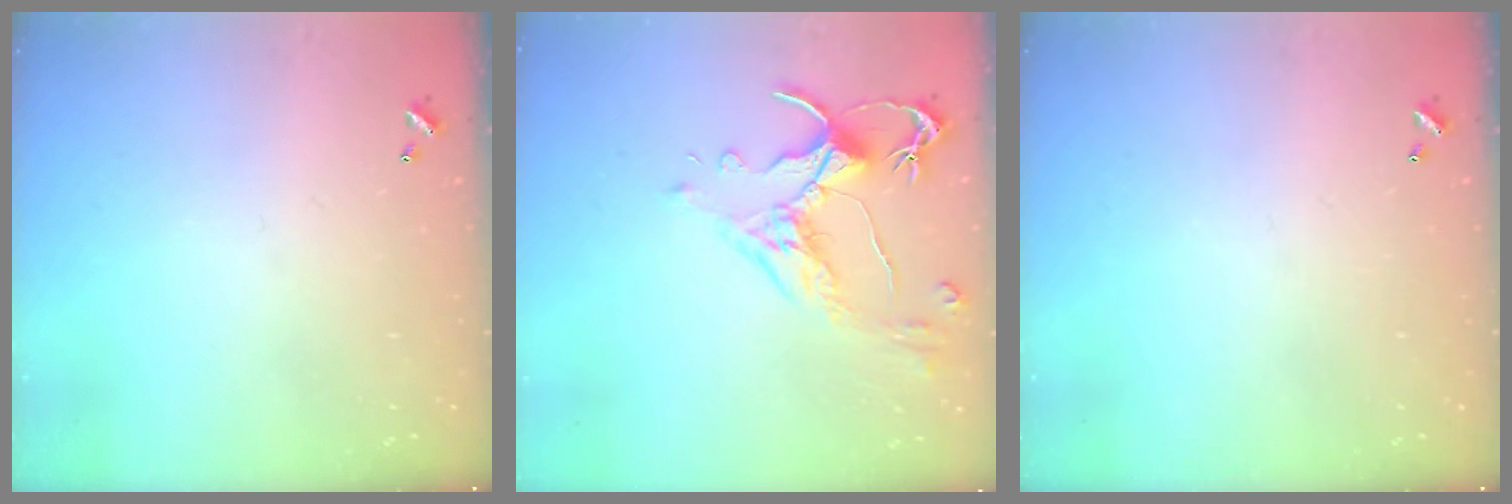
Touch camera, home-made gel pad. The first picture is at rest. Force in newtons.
{"total": 2.4, "press": 2.0, "slide": 1.4}
{"total": 0.0}